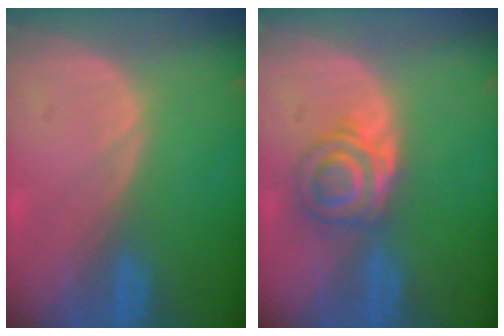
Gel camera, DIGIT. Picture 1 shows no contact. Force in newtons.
{"total": 5.6, "press": 5.3, "slide": 1.9}